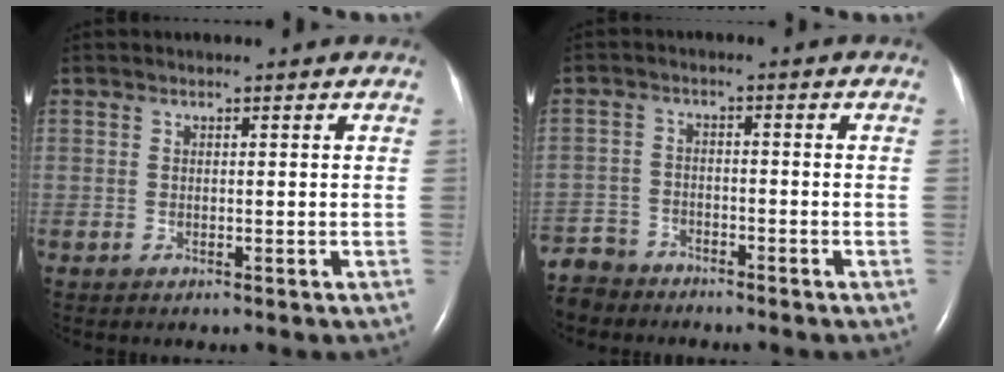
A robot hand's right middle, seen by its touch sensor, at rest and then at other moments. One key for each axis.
{"total": 7.1, "fx": -6.4, "fy": 2.9, "fz": 0.3, "tx": -0.012, "ty": -0.006, "tz": -0.124}